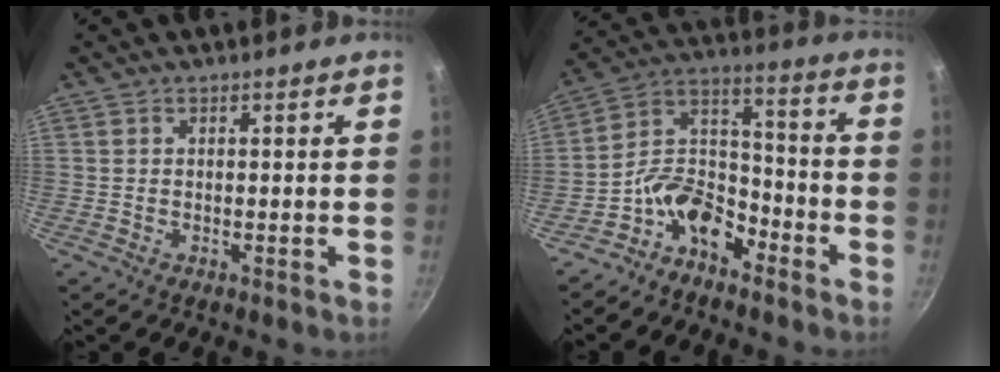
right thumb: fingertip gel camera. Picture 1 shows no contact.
{"total": 12.0, "force": [-7.4, 7.1, 6.2], "torque": [-0.083, 0.086, -0.160]}